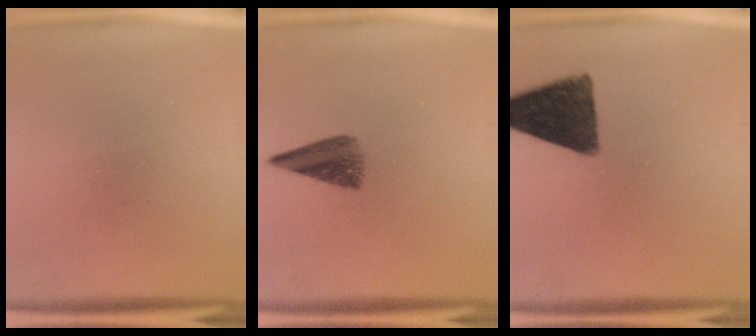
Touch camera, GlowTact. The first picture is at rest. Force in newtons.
{"total": 5.6}
{"total": 13.5}